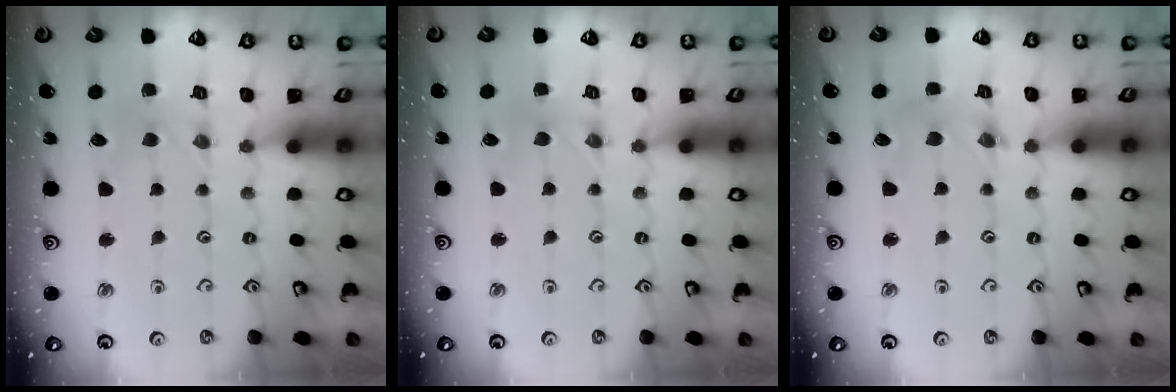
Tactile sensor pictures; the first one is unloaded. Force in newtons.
{"total": 0.0}
{"total": 1.8, "press": 1.8, "slide": 0.2}